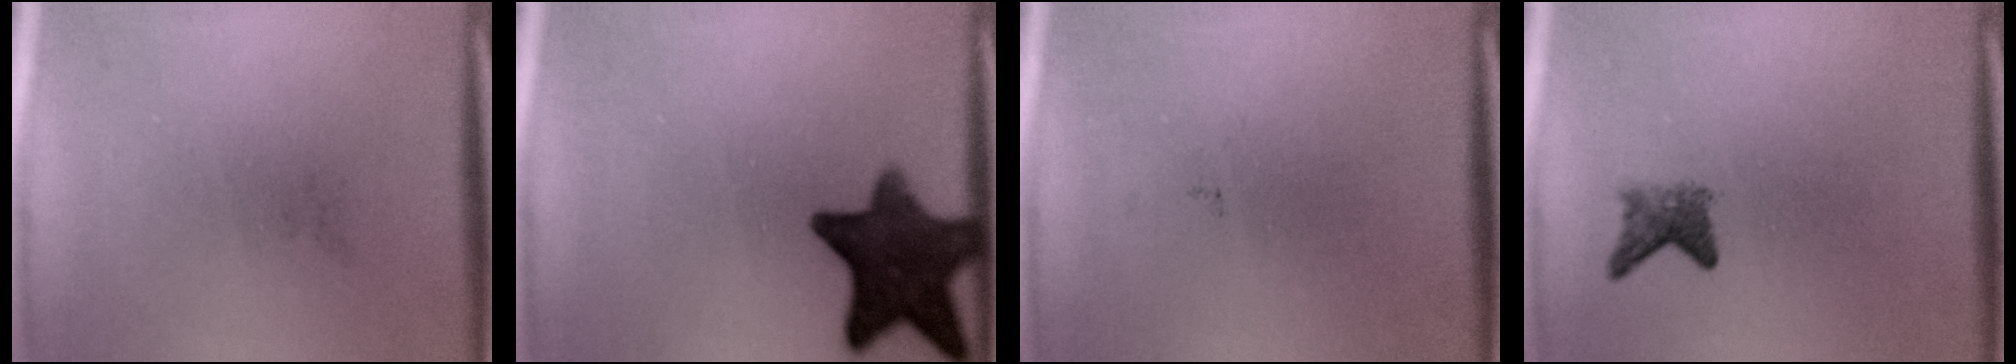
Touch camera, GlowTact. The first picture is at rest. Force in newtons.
{"total": 12.1}
{"total": 0.0}
{"total": 2.3}